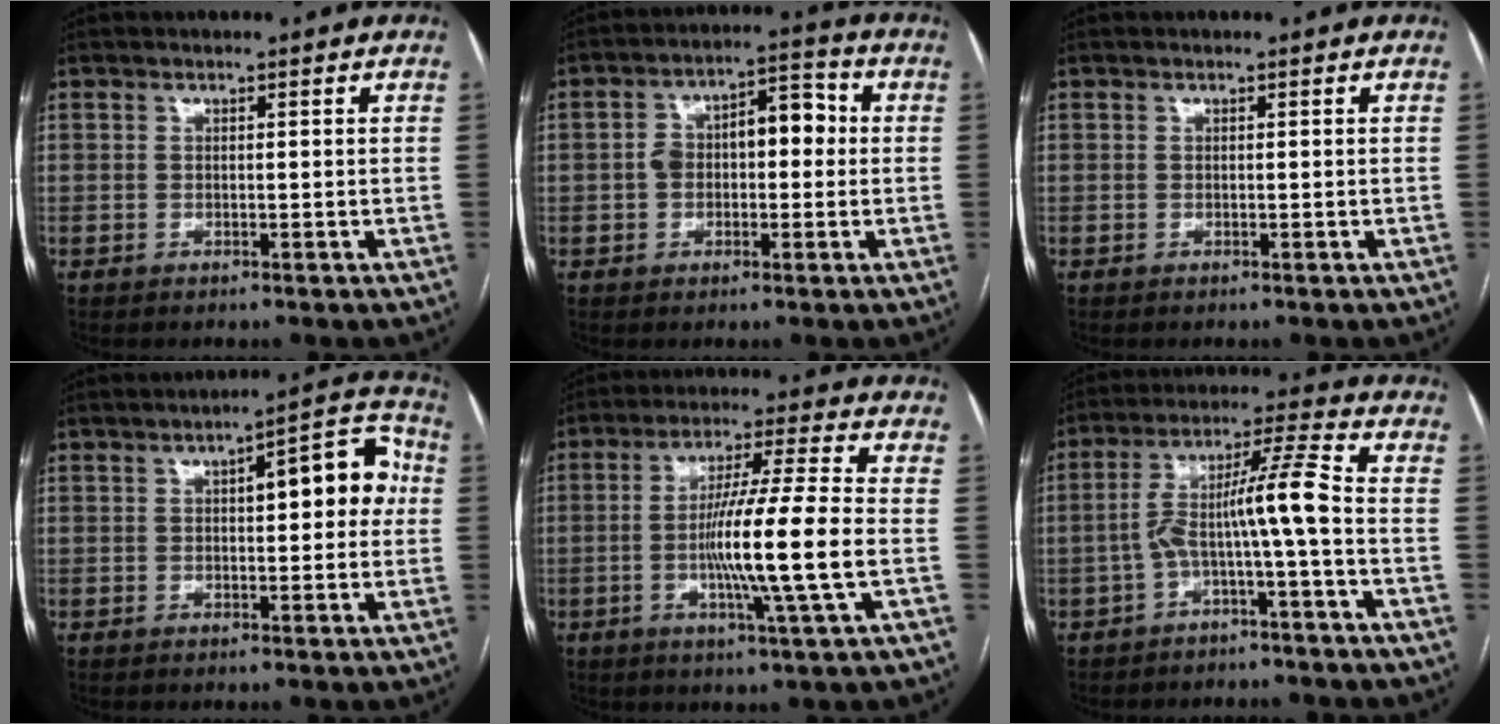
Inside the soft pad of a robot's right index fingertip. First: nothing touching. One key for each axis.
{"total": 8.9, "fx": 0.3, "fy": 4.7, "fz": 7.6, "tx": -0.128, "ty": 0.045, "tz": 0.006}
{"total": 0.0}
{"total": 10.1, "fx": 1.7, "fy": 3.2, "fz": 9.4, "tx": -0.117, "ty": 0.037, "tz": 0.019}
{"total": 13.3, "fx": -2.3, "fy": -1.0, "fz": 13.1, "tx": -0.237, "ty": -0.008, "tz": -0.047}
{"total": 9.0, "fx": -2.2, "fy": -0.6, "fz": 8.7, "tx": -0.154, "ty": 0.036, "tz": -0.038}